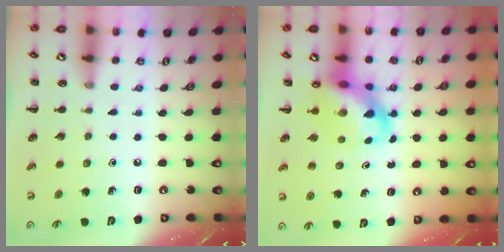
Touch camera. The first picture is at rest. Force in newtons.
{"total": 8.4, "press": 8.1, "slide": 2.4}